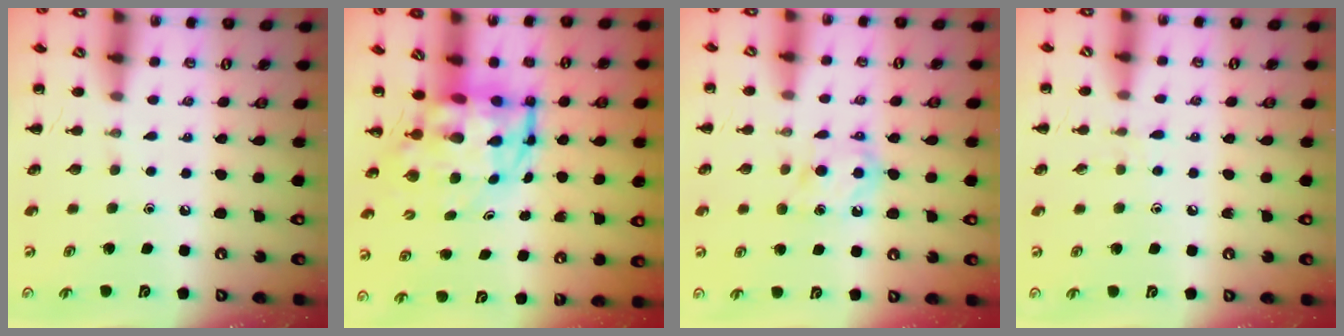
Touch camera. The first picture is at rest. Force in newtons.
{"total": 6.6, "press": 6.3, "slide": 2.1}
{"total": 6.9, "press": 6.9, "slide": 0.7}
{"total": 4.7, "press": 4.2, "slide": 1.9}